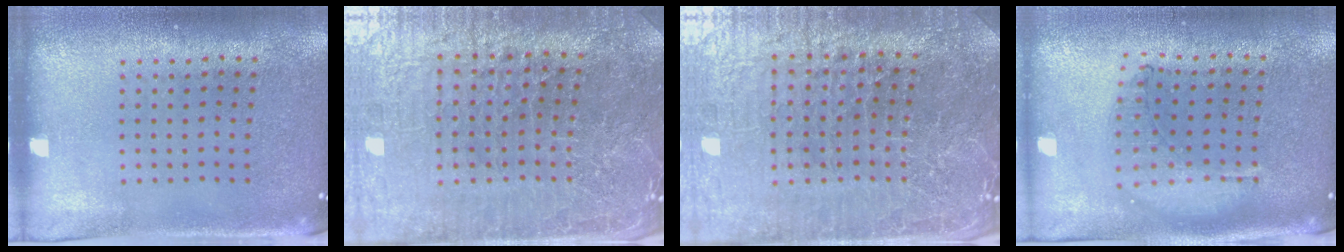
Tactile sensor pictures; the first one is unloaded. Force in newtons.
{"total": 5.1, "press": 4.9, "slide": 1.6}
{"total": 5.7, "press": 5.2, "slide": 2.1}
{"total": 1.0, "press": 1.0, "slide": 0.2}